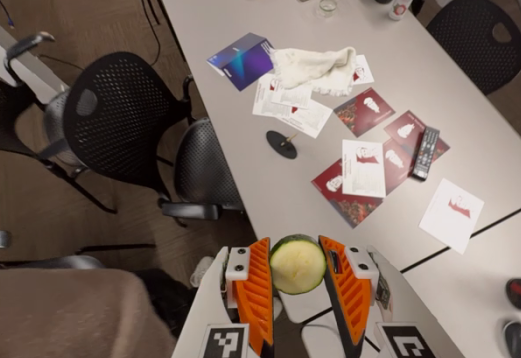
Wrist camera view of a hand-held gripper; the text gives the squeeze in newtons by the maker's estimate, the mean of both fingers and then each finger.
{"total": 10.7, "left": 10.4, "right": 10.9}